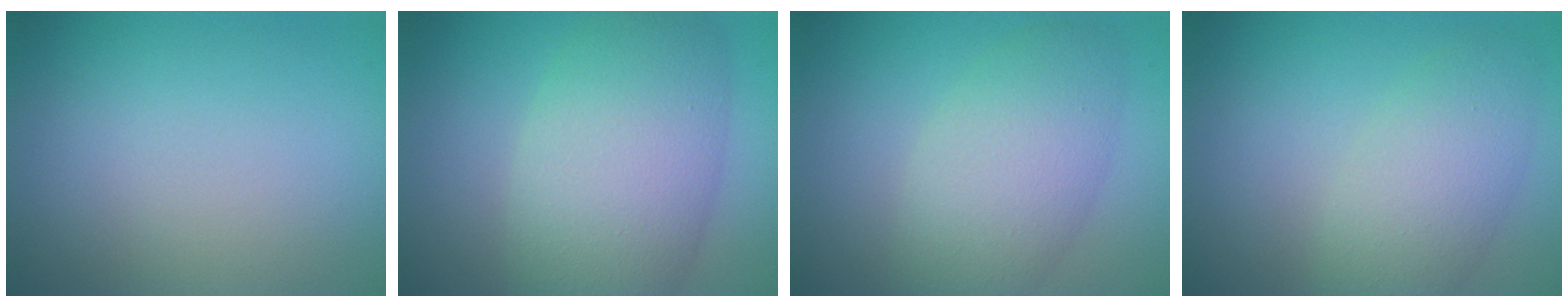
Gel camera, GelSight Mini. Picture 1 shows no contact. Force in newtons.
{"total": 8.9, "press": 8.9, "slide": 0.3}
{"total": 5.8, "press": 5.8, "slide": 0.1}
{"total": 4.5, "press": 4.5, "slide": 0.2}